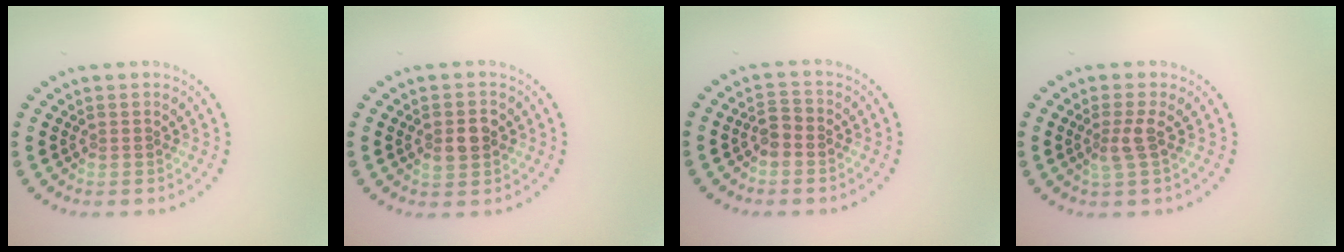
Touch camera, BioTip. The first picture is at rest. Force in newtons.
{"total": 2.5, "press": 2.5, "slide": 0.2}
{"total": 1.6, "press": 1.6, "slide": 0.5}
{"total": 1.8, "press": 1.4, "slide": 1.2}